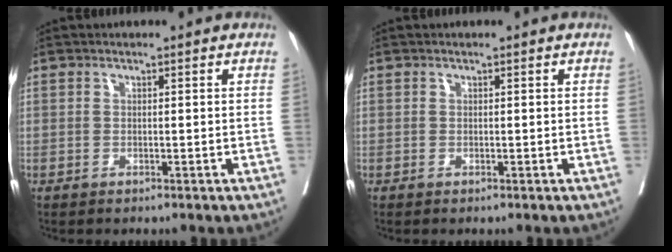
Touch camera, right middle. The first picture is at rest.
{"total": 0.0}